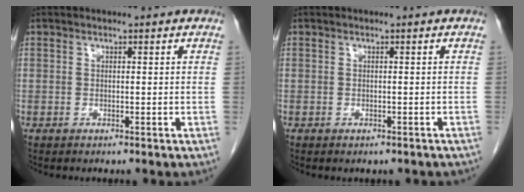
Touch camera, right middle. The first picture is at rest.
{"total": 2.1, "force": [-1.7, 1.0, 0.8], "torque": [-0.011, -0.002, -0.018]}